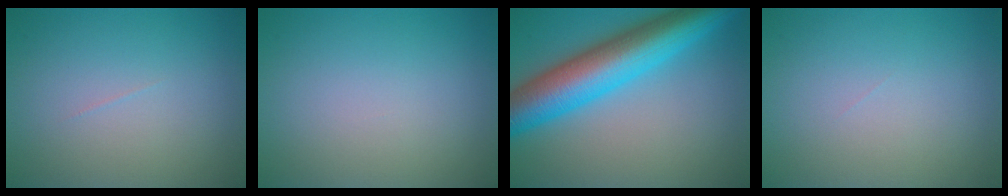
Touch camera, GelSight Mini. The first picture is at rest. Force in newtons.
{"total": 0.0}
{"total": 10.7, "press": 10.7, "slide": 0.2}
{"total": 0.0}